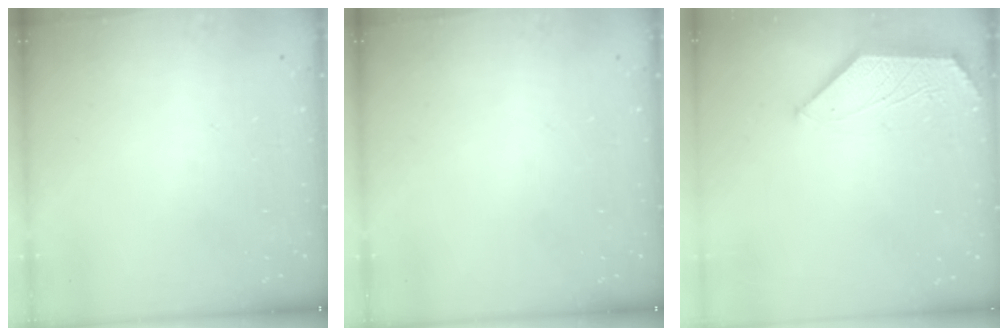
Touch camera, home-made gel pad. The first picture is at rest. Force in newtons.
{"total": 0.0}
{"total": 1.6, "press": 1.6, "slide": 0.3}